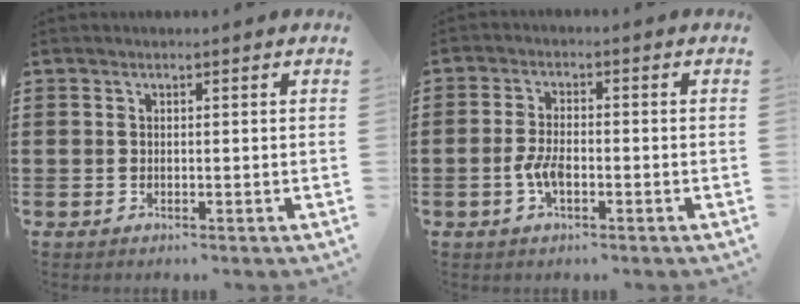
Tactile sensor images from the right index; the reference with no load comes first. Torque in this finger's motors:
{"motor_torque": [1.96, 0.18, 0.37, 0.11]}